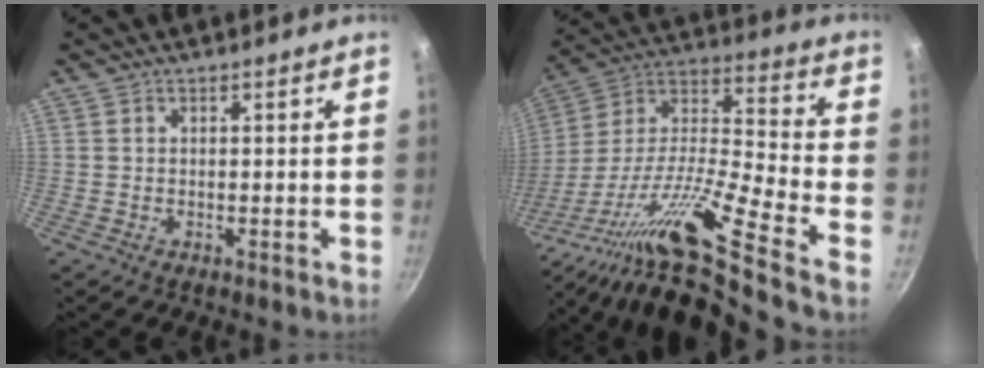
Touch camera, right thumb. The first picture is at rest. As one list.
[{"total": 22.2, "force": [-13.7, 2.1, 17.4], "torque": [-0.273, 0.071, -0.262]}]